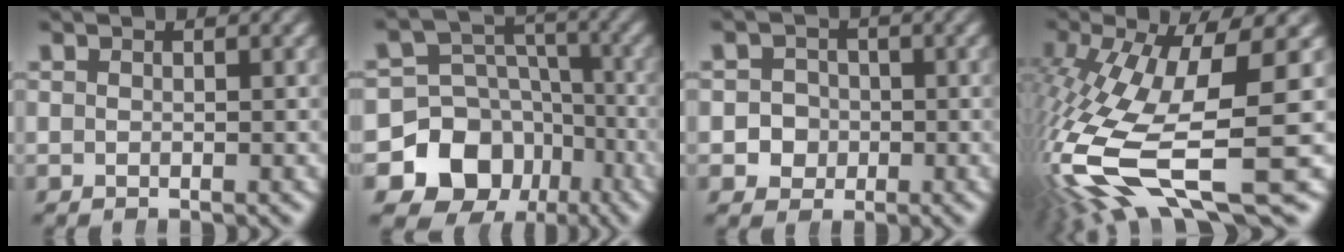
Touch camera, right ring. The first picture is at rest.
{"total": 15.9, "force": [-5.9, 13.7, 5.6], "torque": [-0.116, -0.081, -0.082]}
{"total": 5.6, "force": [-1.0, 5.4, 1.2], "torque": [-0.044, -0.018, -0.020]}
{"total": 11.3, "force": [-3.4, 4.8, 9.6], "torque": [-0.216, -0.053, -0.022]}